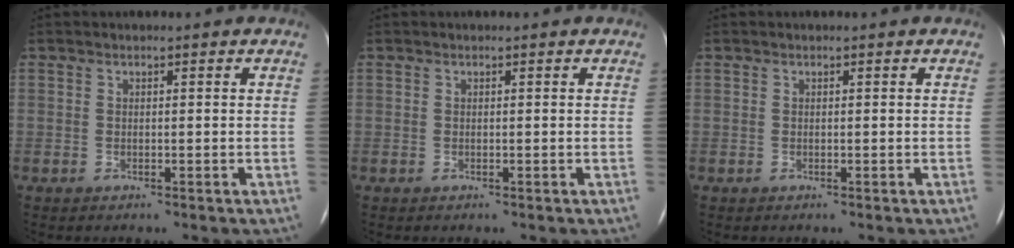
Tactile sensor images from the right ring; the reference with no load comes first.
{"total": 0.0}
{"total": 0.0}